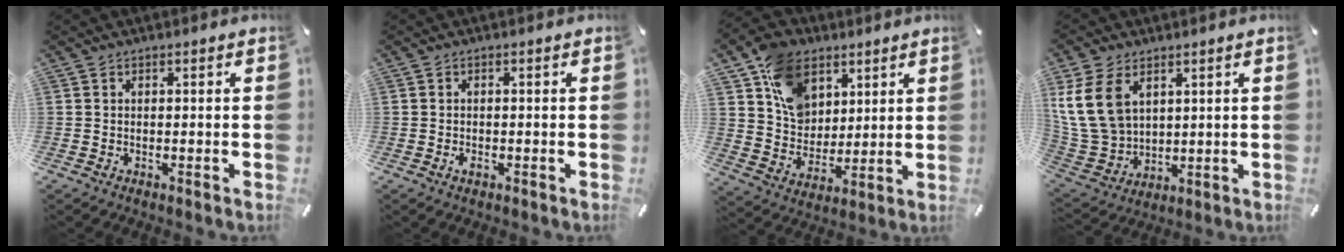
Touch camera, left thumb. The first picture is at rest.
{"total": 1.4, "force": [-0.6, 0.7, 1.0], "torque": [-0.018, 0.001, -0.012]}
{"total": 12.9, "force": [6.1, 10.1, 5.2], "torque": [-0.102, -0.013, 0.121]}
{"total": 13.3, "force": [5.3, 9.9, 7.2], "torque": [-0.188, -0.007, 0.100]}